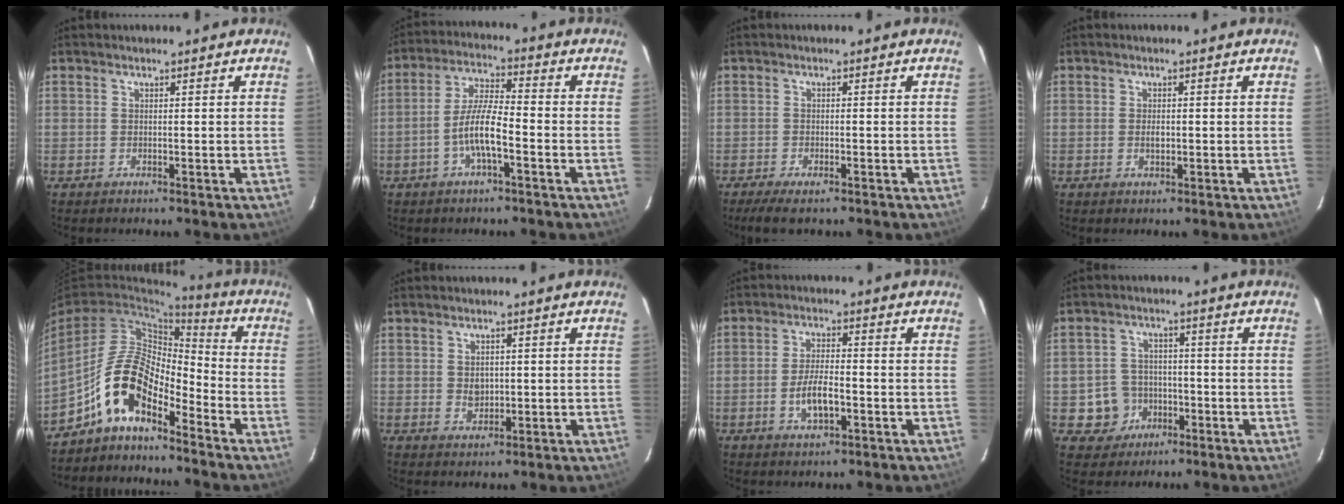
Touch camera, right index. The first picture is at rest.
{"total": 7.7, "force": [-3.1, 1.4, 7.0], "torque": [-0.144, 0.007, -0.057]}
{"total": 4.8, "force": [-3.6, 1.3, 2.9], "torque": [-0.070, -0.016, -0.061]}
{"total": 1.6, "force": [-0.2, 1.0, 1.3], "torque": [-0.023, 0.001, -0.004]}
{"total": 11.0, "force": [-7.2, 4.4, 7.1], "torque": [-0.140, 0.019, -0.142]}
{"total": 3.6, "force": [0.1, 2.7, 2.4], "torque": [-0.039, 0.000, 0.005]}
{"total": 6.1, "force": [-2.1, 2.2, 5.3], "torque": [-0.107, 0.000, -0.036]}
{"total": 6.7, "force": [-2.3, 6.2, 0.9], "torque": [-0.033, 0.023, -0.026]}